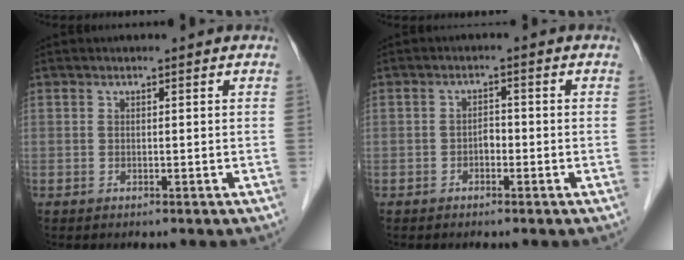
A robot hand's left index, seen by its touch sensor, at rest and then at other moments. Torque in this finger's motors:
{"motor_torque": [-0.08, 0.18, -0.05, 0.00]}